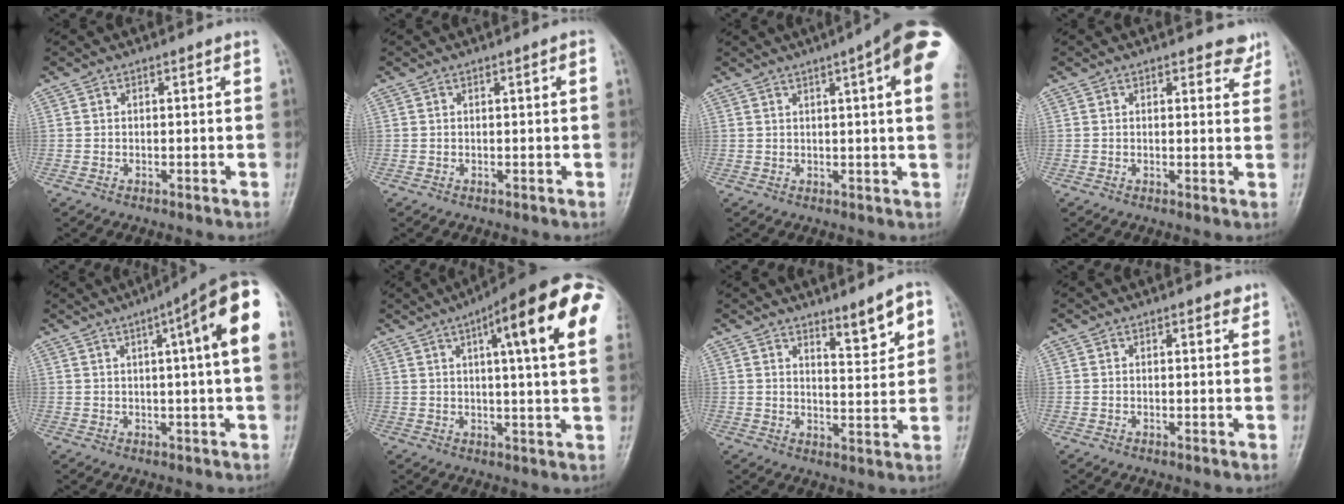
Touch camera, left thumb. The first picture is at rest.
{"total": 1.0, "force": [0.2, 0.1, 1.0], "torque": [-0.019, 0.002, 0.003]}
{"total": 14.7, "force": [5.7, 2.4, 13.4], "torque": [-0.167, 0.002, 0.062]}
{"total": 3.3, "force": [2.7, 1.6, 1.0], "torque": [0.015, -0.017, 0.024]}
{"total": 13.6, "force": [4.2, 1.2, 12.9], "torque": [-0.171, 0.013, 0.046]}
{"total": 20.2, "force": [7.2, 3.9, 18.4], "torque": [-0.243, 0.008, 0.087]}
{"total": 6.5, "force": [4.1, 1.7, 4.8], "torque": [-0.057, -0.035, 0.062]}
{"total": 1.5, "force": [1.1, 0.7, 0.7], "torque": [-0.002, -0.005, 0.011]}